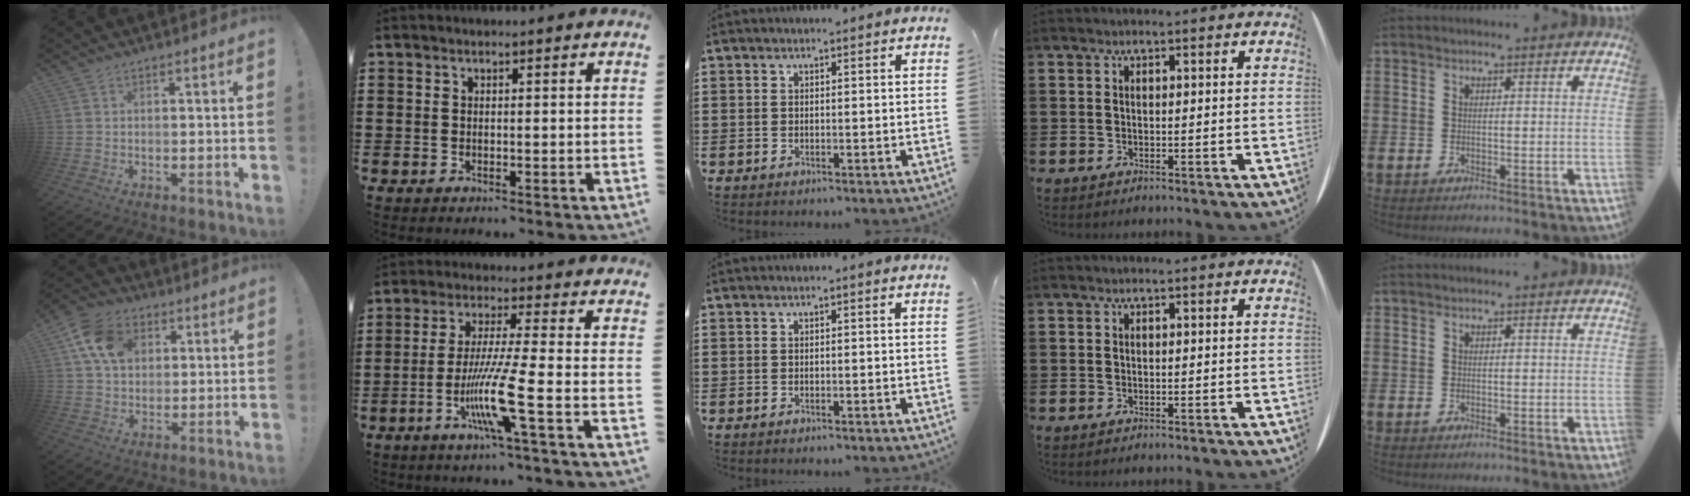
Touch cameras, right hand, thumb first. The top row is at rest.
{"thumb": {"total": 13.0, "force": [4.8, 9.8, 7.0], "torque": [-0.110, -0.002, 0.098]}, "index": {"total": 10.1, "force": [-3.7, -0.2, 9.4], "torque": [-0.197, -0.021, -0.076]}}